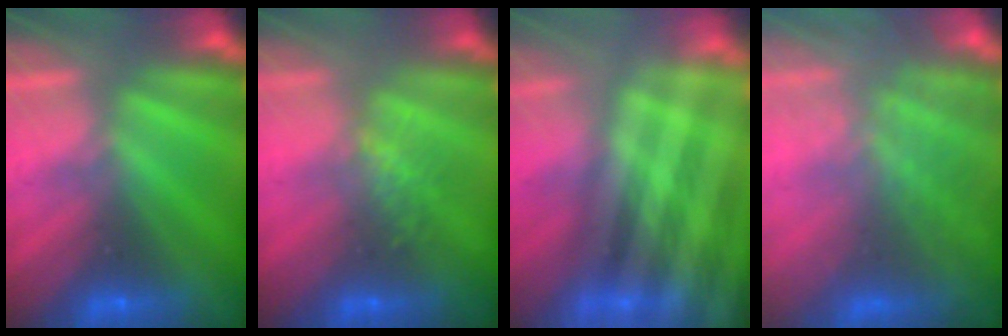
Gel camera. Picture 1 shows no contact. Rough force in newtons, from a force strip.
{"total": 2.6}
{"total": 5.8}
{"total": 9.2}